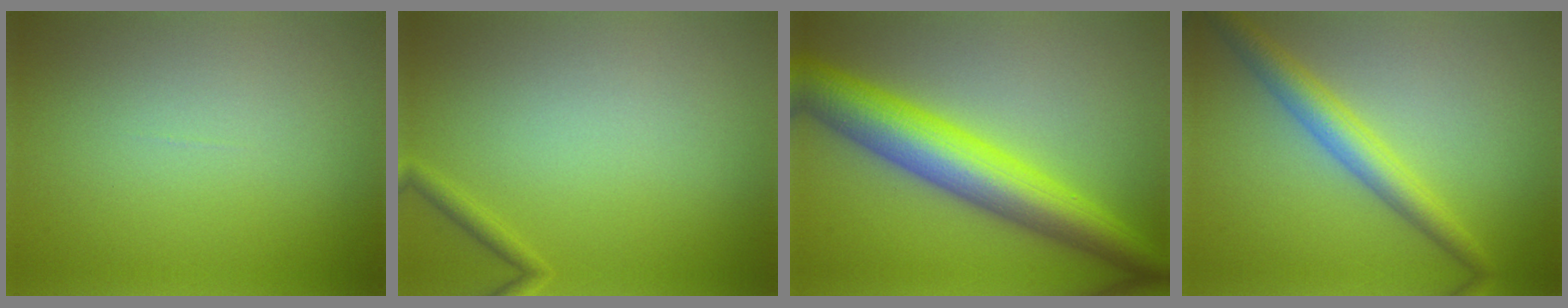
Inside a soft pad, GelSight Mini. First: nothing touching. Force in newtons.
{"total": 0.9, "press": 0.9, "slide": 0.1}
{"total": 8.7, "press": 8.7, "slide": 0.0}
{"total": 3.7, "press": 3.7, "slide": 0.1}